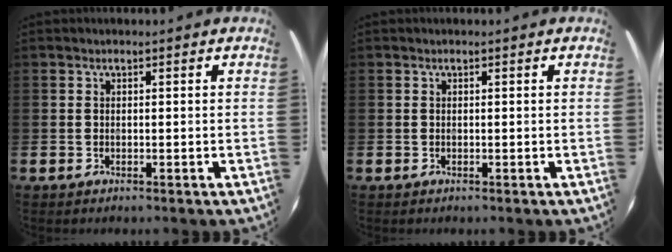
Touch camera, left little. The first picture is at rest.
{"total": 0.0}